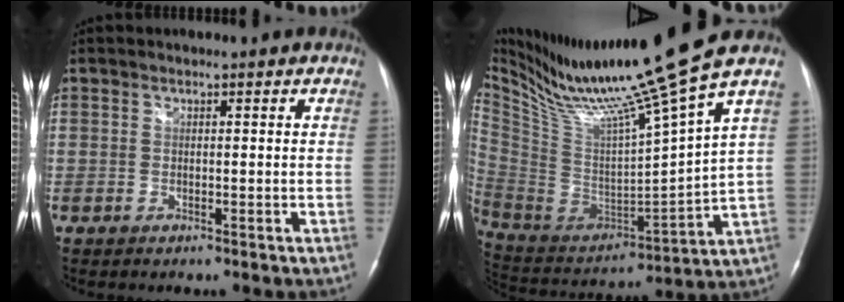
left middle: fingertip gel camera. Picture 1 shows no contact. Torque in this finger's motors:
{"motor_torque": [-0.38, -0.39, -0.13, 0.05]}